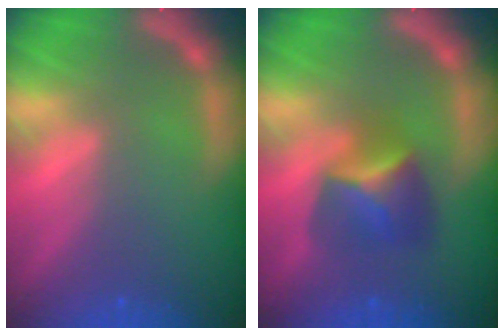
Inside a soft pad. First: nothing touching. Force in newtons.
{"total": 4.4}